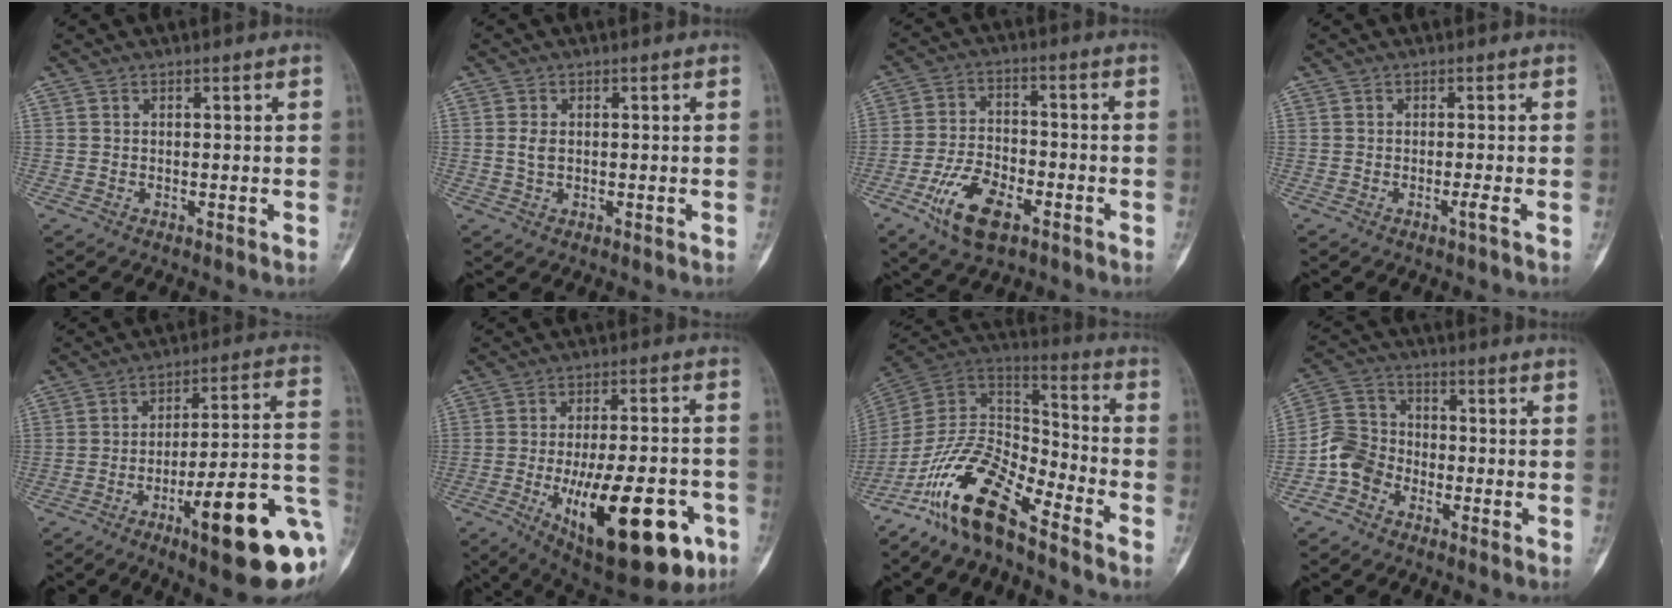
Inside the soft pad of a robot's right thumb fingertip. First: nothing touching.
{"total": 1.8, "force": [0.2, 1.5, 1.0], "torque": [-0.021, 0.000, 0.004]}
{"total": 11.1, "force": [-5.7, 5.4, 7.8], "torque": [-0.142, 0.020, -0.102]}
{"total": 1.0, "force": [-0.5, -0.4, 0.8], "torque": [-0.012, -0.002, -0.011]}
{"total": 22.4, "force": [-8.2, 4.8, 20.2], "torque": [-0.224, 0.039, -0.114]}
{"total": 24.3, "force": [-9.0, 9.2, 20.6], "torque": [-0.277, 0.010, -0.114]}
{"total": 17.5, "force": [-12.0, 5.9, 11.4], "torque": [-0.193, 0.086, -0.227]}
{"total": 7.1, "force": [-3.3, 5.8, 2.3], "torque": [-0.035, 0.032, -0.077]}